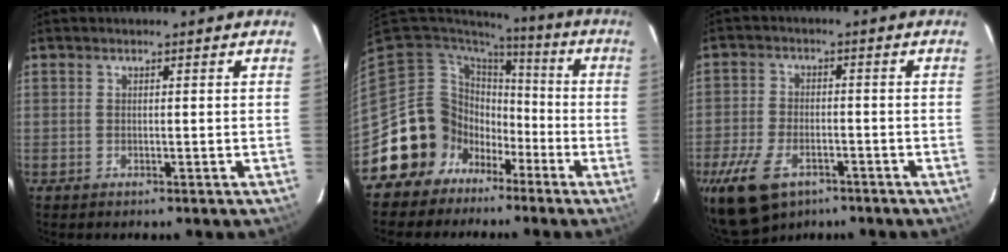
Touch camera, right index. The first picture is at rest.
{"total": 13.6, "force": [-5.8, 12.0, 2.6], "torque": [-0.063, 0.048, -0.098]}
{"total": 12.7, "force": [-7.7, 7.1, 7.2], "torque": [-0.173, -0.021, -0.137]}